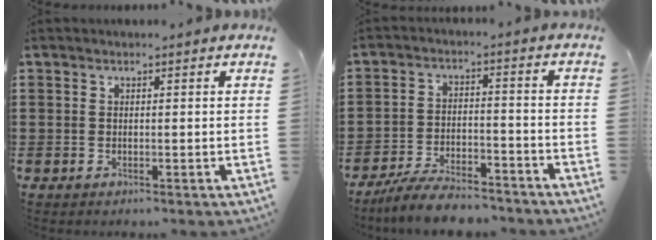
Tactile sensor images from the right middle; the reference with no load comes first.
{"total": 6.4, "force": [-6.0, 0.9, 2.2], "torque": [-0.045, 0.004, -0.115]}